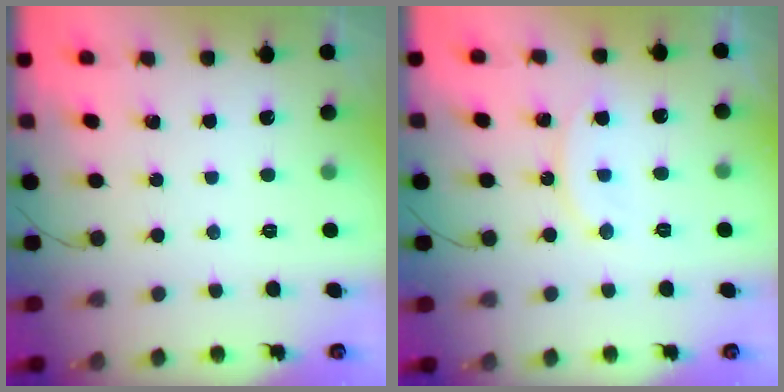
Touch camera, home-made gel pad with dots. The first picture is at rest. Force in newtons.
{"total": 8.6, "press": 8.6, "slide": 0.6}